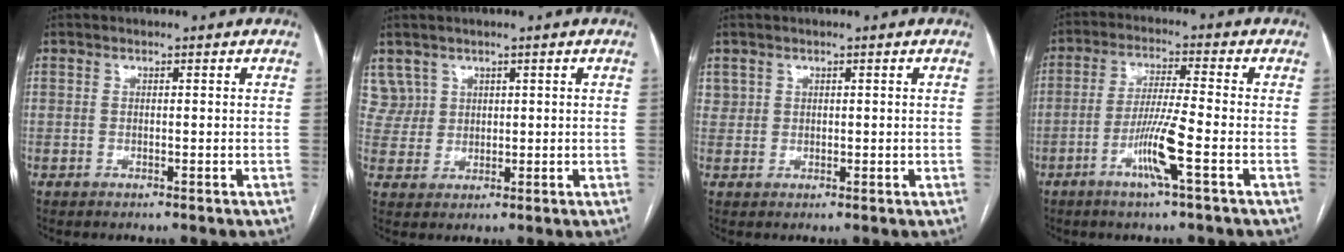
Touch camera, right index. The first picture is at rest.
{"total": 4.2, "force": [2.5, 3.4, -0.4], "torque": [0.019, 0.009, 0.051]}
{"total": 1.9, "force": [0.9, 1.7, 0.3], "torque": [0.002, 0.004, 0.015]}
{"total": 7.7, "force": [-3.2, -0.6, 6.9], "torque": [-0.136, -0.007, -0.063]}